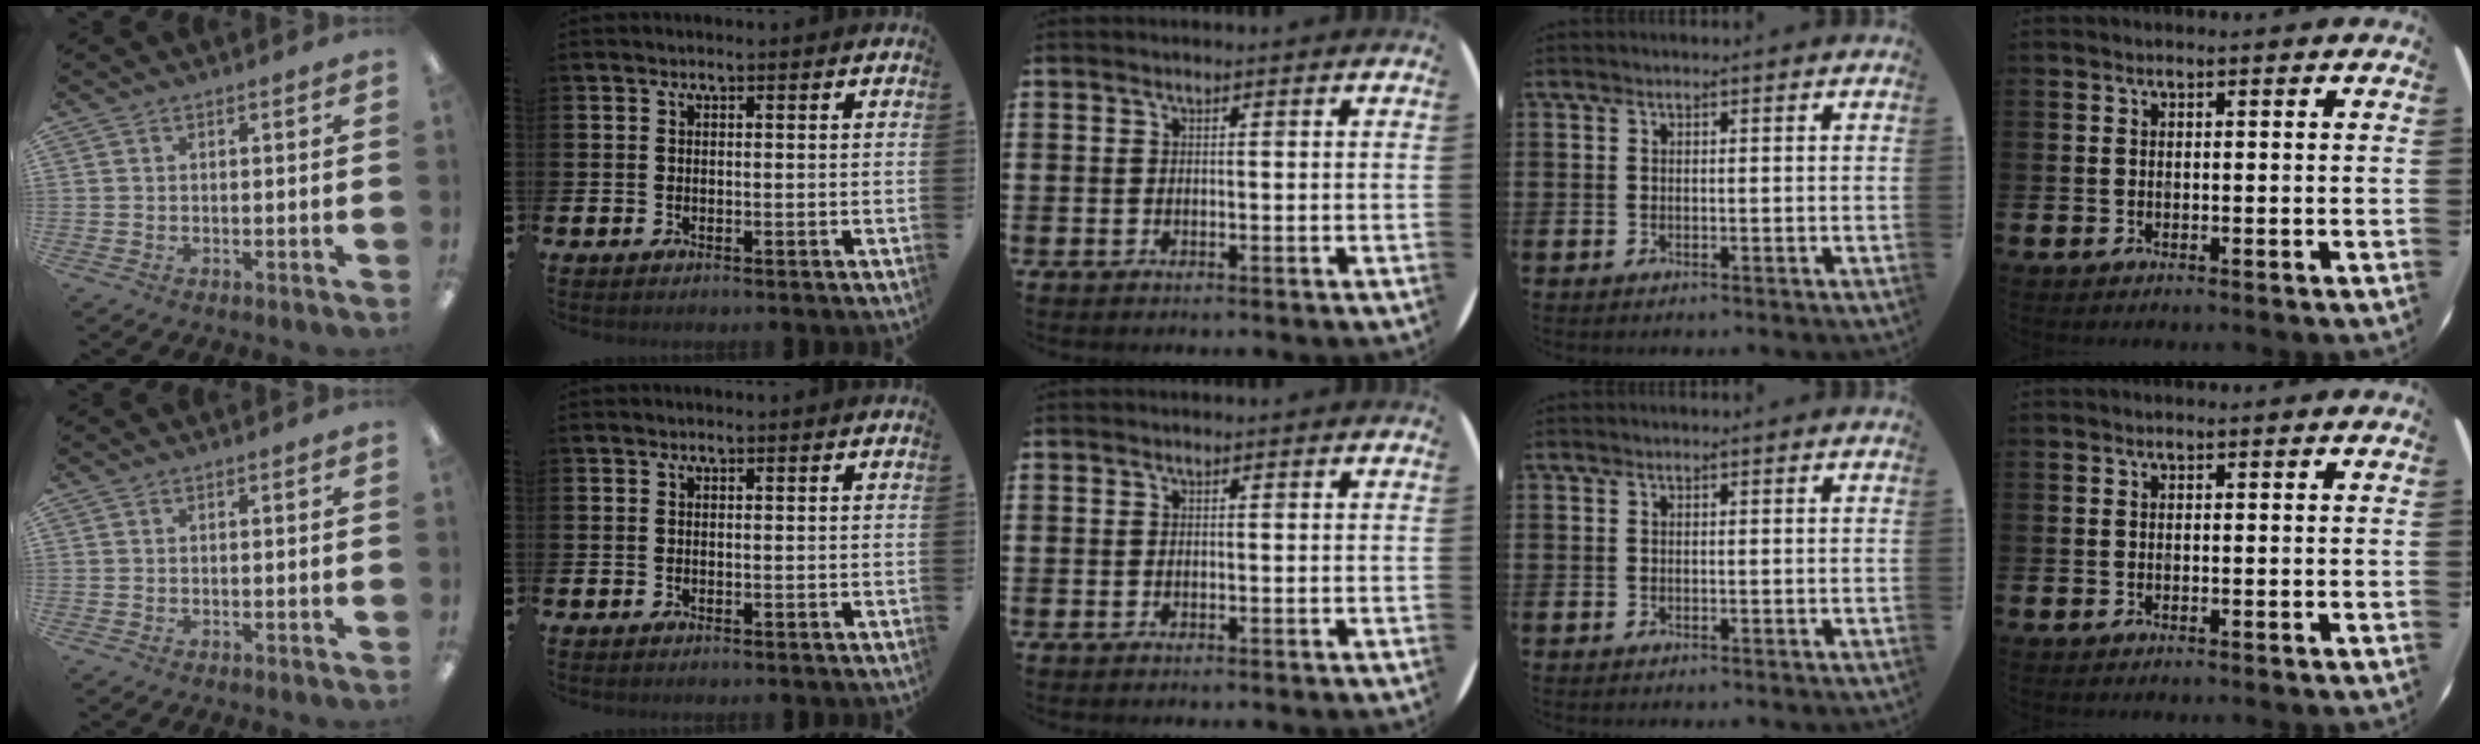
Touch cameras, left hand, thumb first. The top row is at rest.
{}